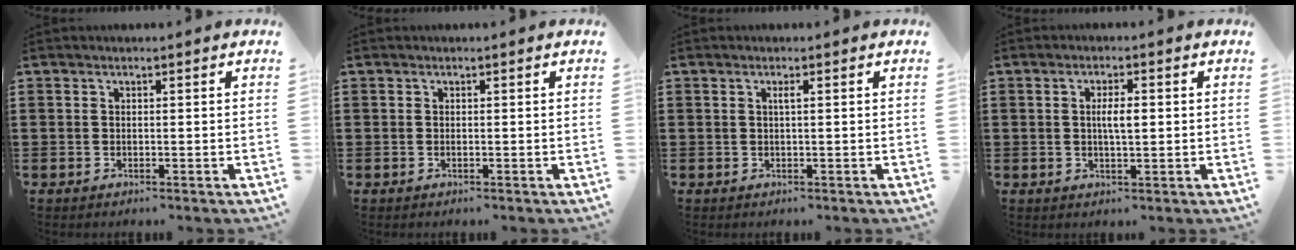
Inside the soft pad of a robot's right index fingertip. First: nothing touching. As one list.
[{"total": 0.0}, {"total": 0.8, "force": [0.2, -0.1, 0.8], "torque": [-0.015, -0.002, 0.003]}, {"total": 3.1, "force": [0.1, 0.9, 3.0], "torque": [-0.056, 0.000, -0.001]}]